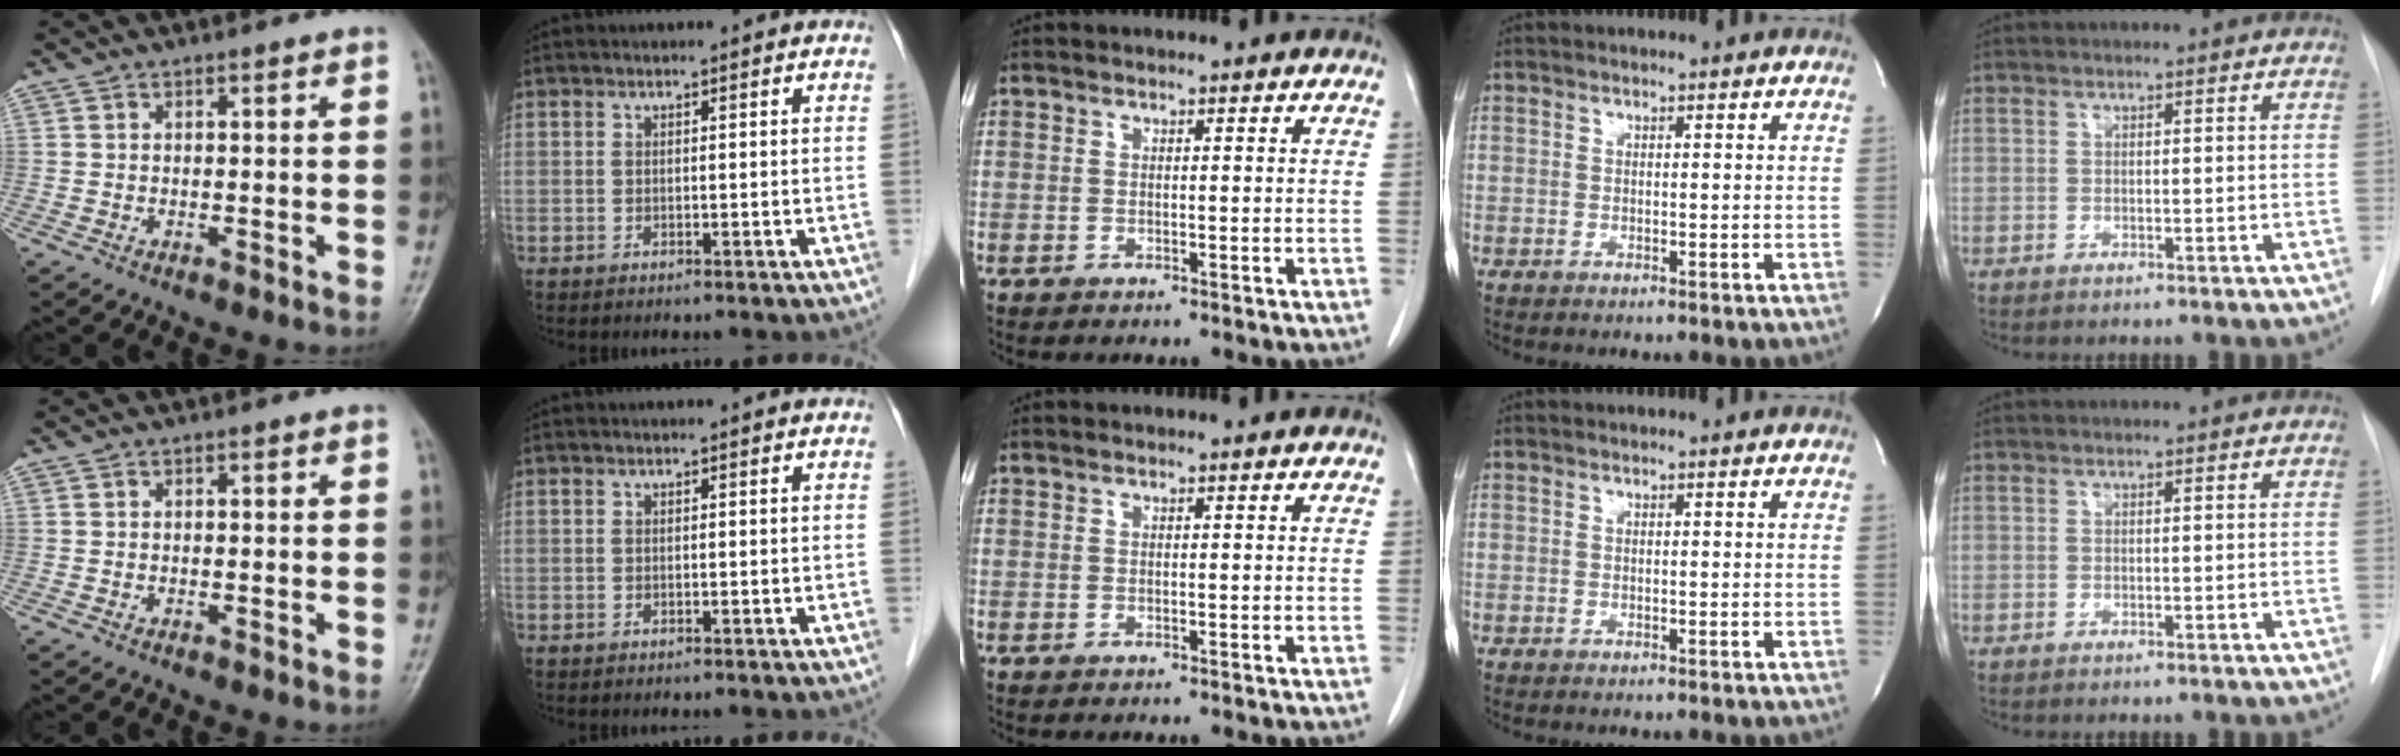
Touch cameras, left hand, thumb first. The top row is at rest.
{}